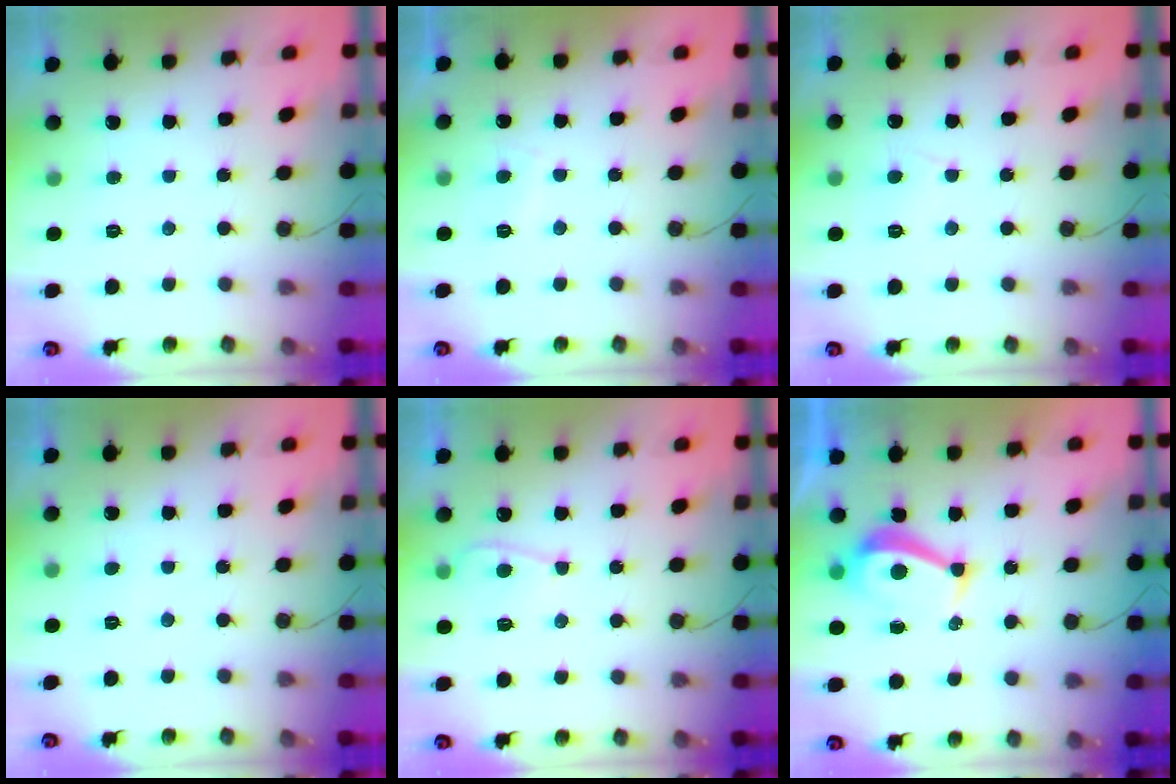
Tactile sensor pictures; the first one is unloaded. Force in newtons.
{"total": 2.5, "press": 2.3, "slide": 0.9}
{"total": 2.4, "press": 2.4, "slide": 0.2}
{"total": 2.1, "press": 2.1, "slide": 0.2}
{"total": 3.6, "press": 3.6, "slide": 0.4}
{"total": 6.5, "press": 6.5, "slide": 0.8}